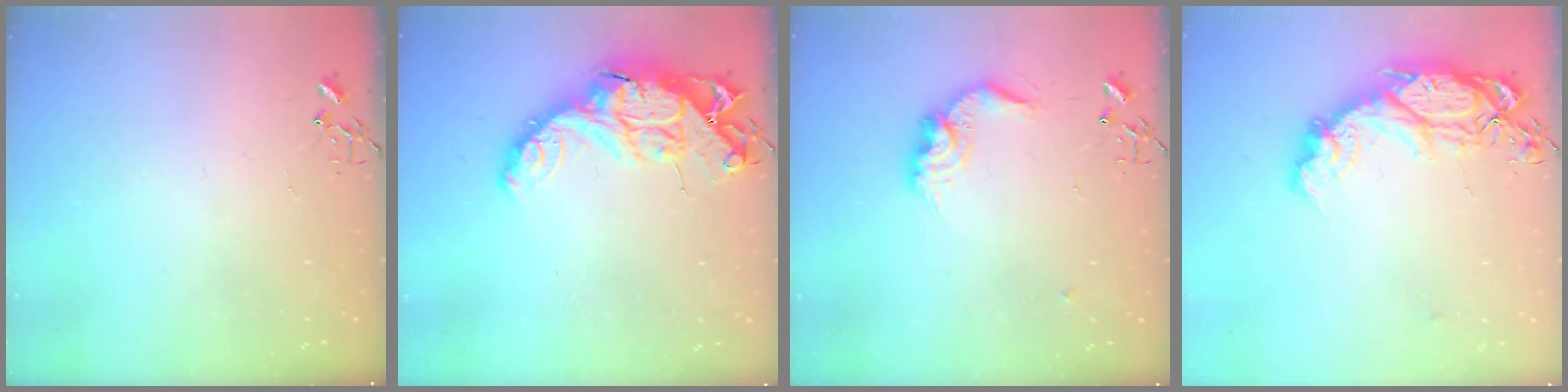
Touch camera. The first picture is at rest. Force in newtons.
{"total": 18.0, "press": 18.0, "slide": 1.3}
{"total": 12.0, "press": 12.0, "slide": 0.1}
{"total": 15.7, "press": 15.6, "slide": 0.9}